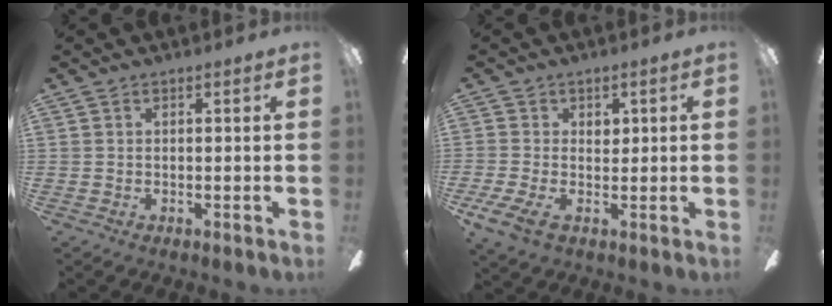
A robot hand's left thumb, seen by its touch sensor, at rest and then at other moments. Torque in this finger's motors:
{"motor_torque": [0.21, 0.44, 0.29, -0.20, 0.11]}